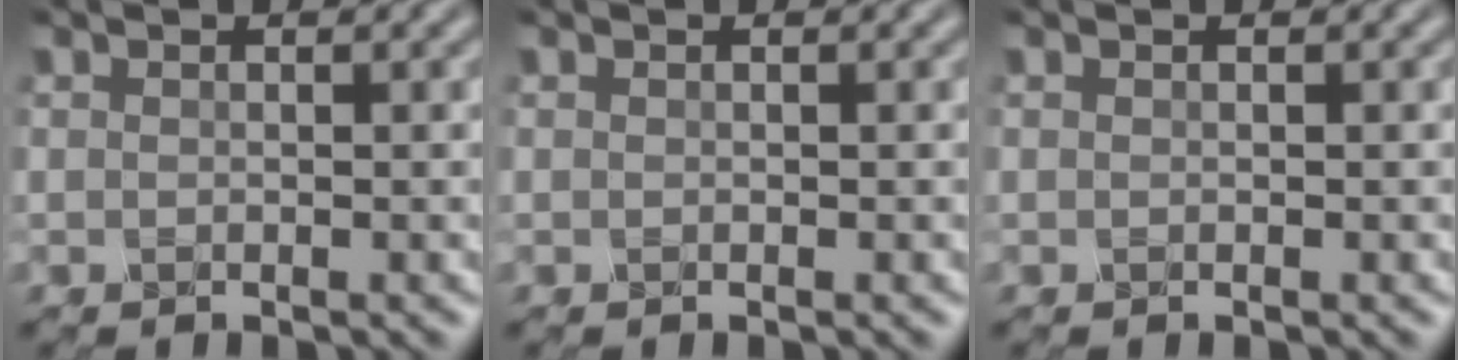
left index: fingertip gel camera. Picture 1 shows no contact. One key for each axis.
{"total": 0.0}
{"total": 0.0}